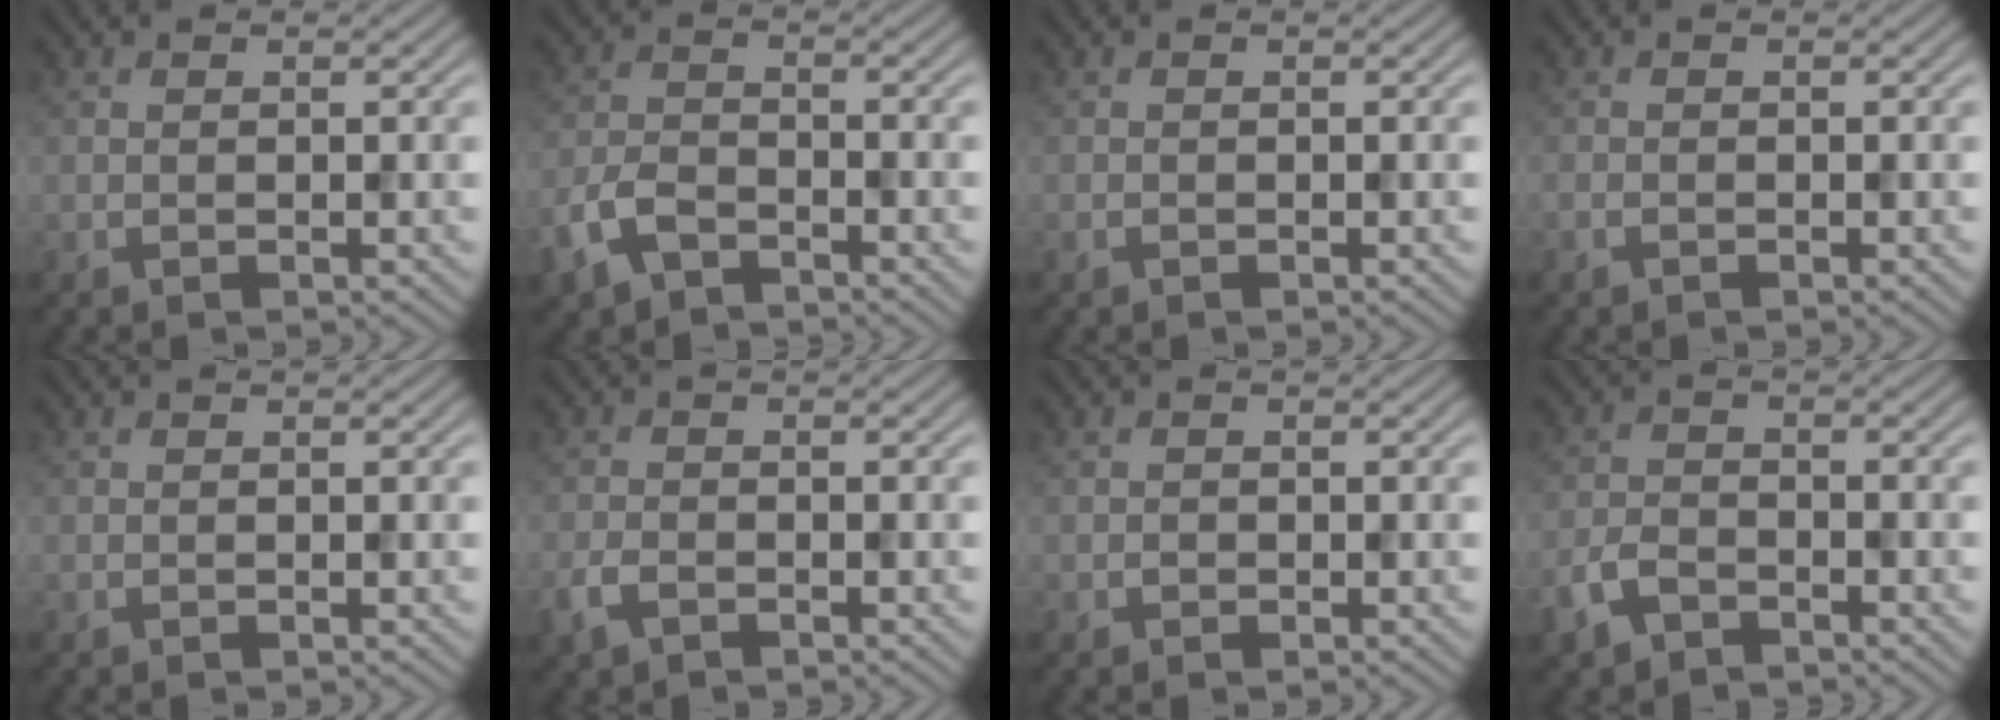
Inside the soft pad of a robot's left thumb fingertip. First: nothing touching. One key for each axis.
{"total": 5.1, "fx": -3.4, "fy": 2.5, "fz": 2.8, "tx": -0.063, "ty": -0.006, "tz": -0.082}
{"total": 0.6, "fx": -0.4, "fy": 0.3, "fz": 0.3, "tx": -0.007, "ty": -0.002, "tz": -0.006}
{"total": 0.9, "fx": -0.6, "fy": 0.3, "fz": 0.5, "tx": -0.012, "ty": -0.001, "tz": -0.012}
{"total": 0.0}
{"total": 2.7, "fx": -1.7, "fy": 1.3, "fz": 1.6, "tx": -0.039, "ty": -0.006, "tz": -0.038}
{"total": 0.6, "fx": -0.3, "fy": 0.5, "fz": 0.2, "tx": -0.002, "ty": -0.003, "tz": -0.007}
{"total": 3.8, "fx": -2.7, "fy": 1.8, "fz": 1.9, "tx": -0.042, "ty": -0.004, "tz": -0.065}